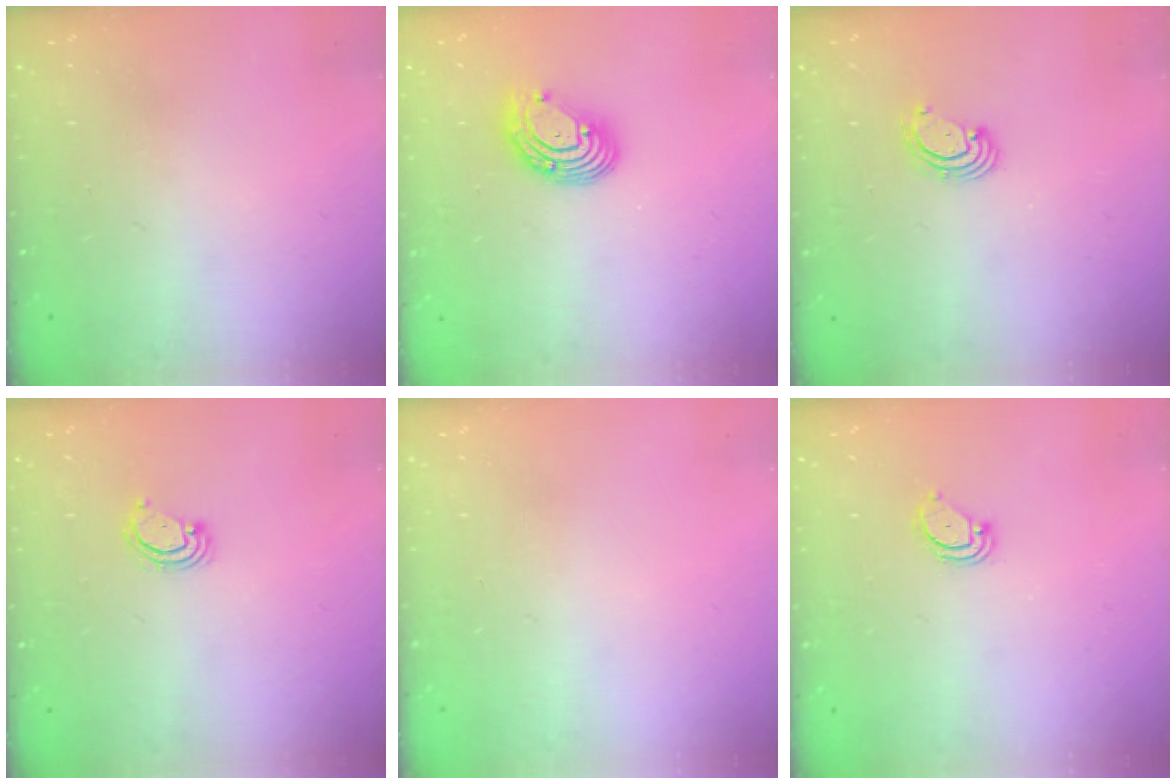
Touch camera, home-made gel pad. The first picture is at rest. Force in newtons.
{"total": 8.9, "press": 8.8, "slide": 0.8}
{"total": 2.5, "press": 2.5, "slide": 0.3}
{"total": 2.8, "press": 2.8, "slide": 0.2}
{"total": 0.0}
{"total": 2.6, "press": 2.6, "slide": 0.2}